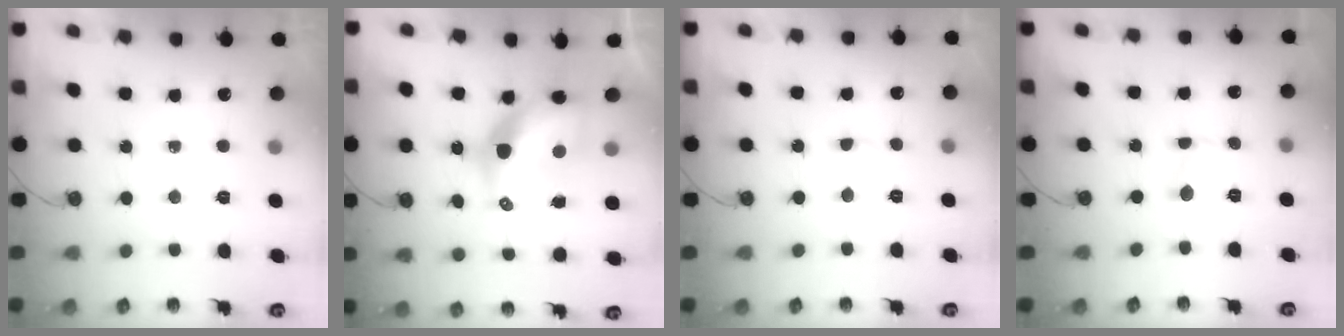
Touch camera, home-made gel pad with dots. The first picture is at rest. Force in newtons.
{"total": 10.7, "press": 10.7, "slide": 0.9}
{"total": 2.1, "press": 2.0, "slide": 0.6}
{"total": 1.1, "press": 1.0, "slide": 0.3}